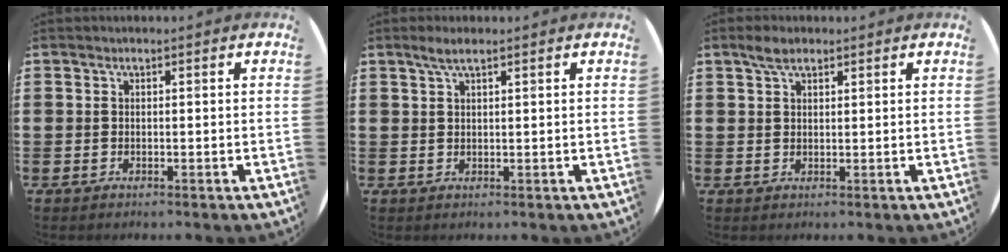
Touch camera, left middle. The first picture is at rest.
{"total": 2.2, "force": [1.5, 0.3, 1.5], "torque": [-0.031, 0.004, 0.026]}
{"total": 2.7, "force": [2.0, 1.2, 1.5], "torque": [-0.024, 0.005, 0.034]}